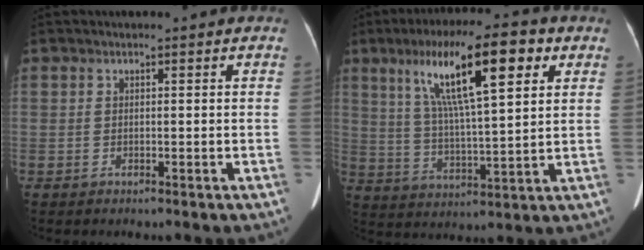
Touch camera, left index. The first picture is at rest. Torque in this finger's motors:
{"motor_torque": [1.33, -0.81, 0.36, 0.21]}